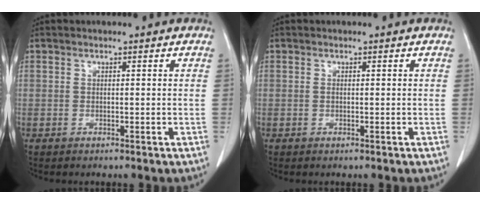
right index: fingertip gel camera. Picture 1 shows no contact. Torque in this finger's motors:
{"motor_torque": [-0.01, 0.01, -0.01, -0.01]}